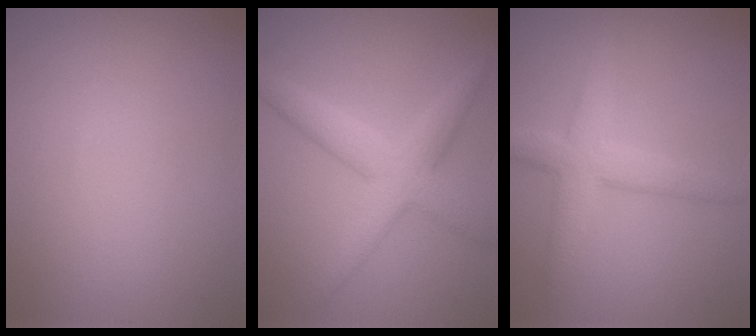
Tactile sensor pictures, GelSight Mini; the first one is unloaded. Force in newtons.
{"total": 4.6, "press": 4.6, "slide": 0.2}
{"total": 4.0, "press": 4.0, "slide": 0.2}